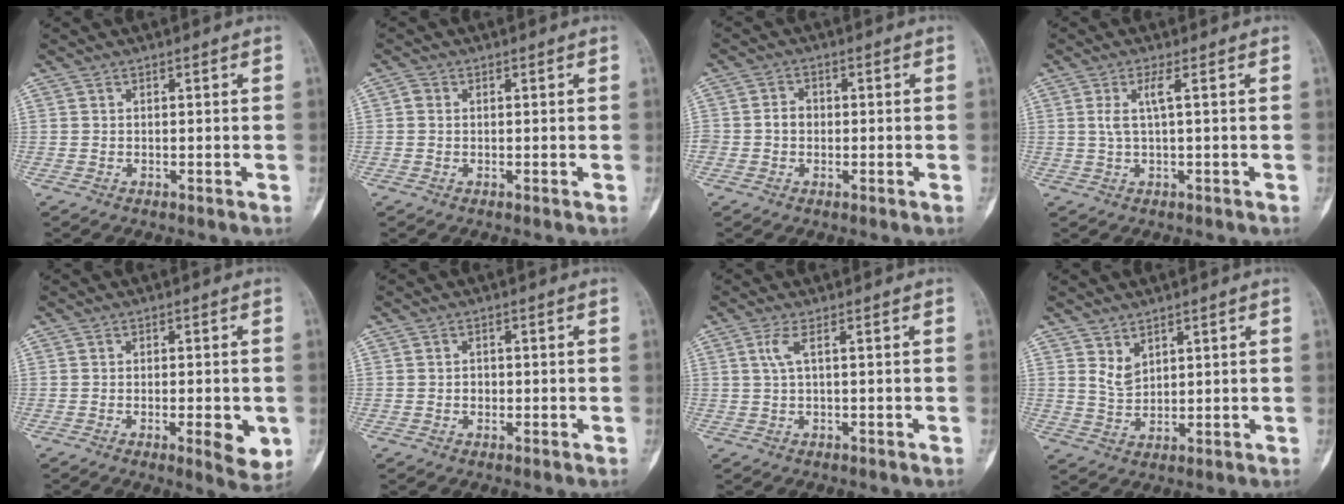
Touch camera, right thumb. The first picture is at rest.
{"total": 1.0, "force": [0.1, 0.9, 0.5], "torque": [-0.006, 0.002, -0.001]}
{"total": 2.9, "force": [-0.3, 2.5, 1.4], "torque": [-0.011, 0.008, -0.009]}
{"total": 3.0, "force": [0.6, 0.1, 2.9], "torque": [-0.081, 0.005, 0.017]}
{"total": 6.6, "force": [-1.7, 2.0, 6.0], "torque": [-0.075, -0.010, -0.017]}
{"total": 1.4, "force": [-0.2, 1.2, 0.7], "torque": [-0.004, 0.005, -0.003]}
{"total": 2.2, "force": [0.6, 0.2, 2.1], "torque": [-0.063, 0.008, 0.016]}
{"total": 3.5, "force": [2.2, 2.0, 1.8], "torque": [-0.023, -0.023, 0.051]}